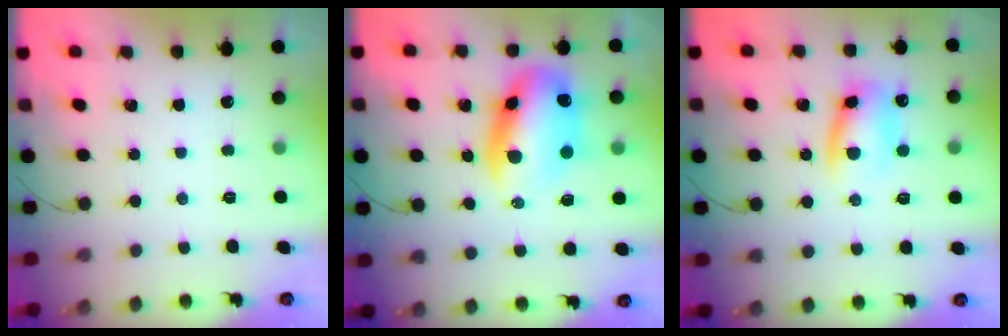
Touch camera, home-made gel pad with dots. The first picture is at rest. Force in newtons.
{"total": 14.4, "press": 13.9, "slide": 3.6}
{"total": 10.7, "press": 10.6, "slide": 1.6}